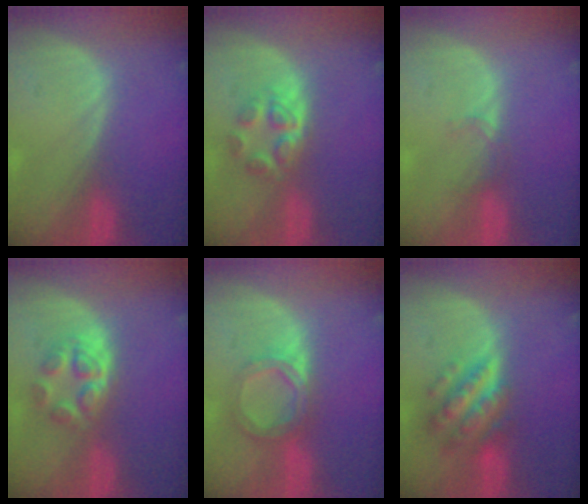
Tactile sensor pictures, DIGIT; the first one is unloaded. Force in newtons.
{"total": 5.0, "press": 4.8, "slide": 1.6}
{"total": 1.5, "press": 1.5, "slide": 0.2}
{"total": 6.0, "press": 5.2, "slide": 2.9}
{"total": 5.7, "press": 5.2, "slide": 2.2}
{"total": 7.7, "press": 7.7, "slide": 0.4}